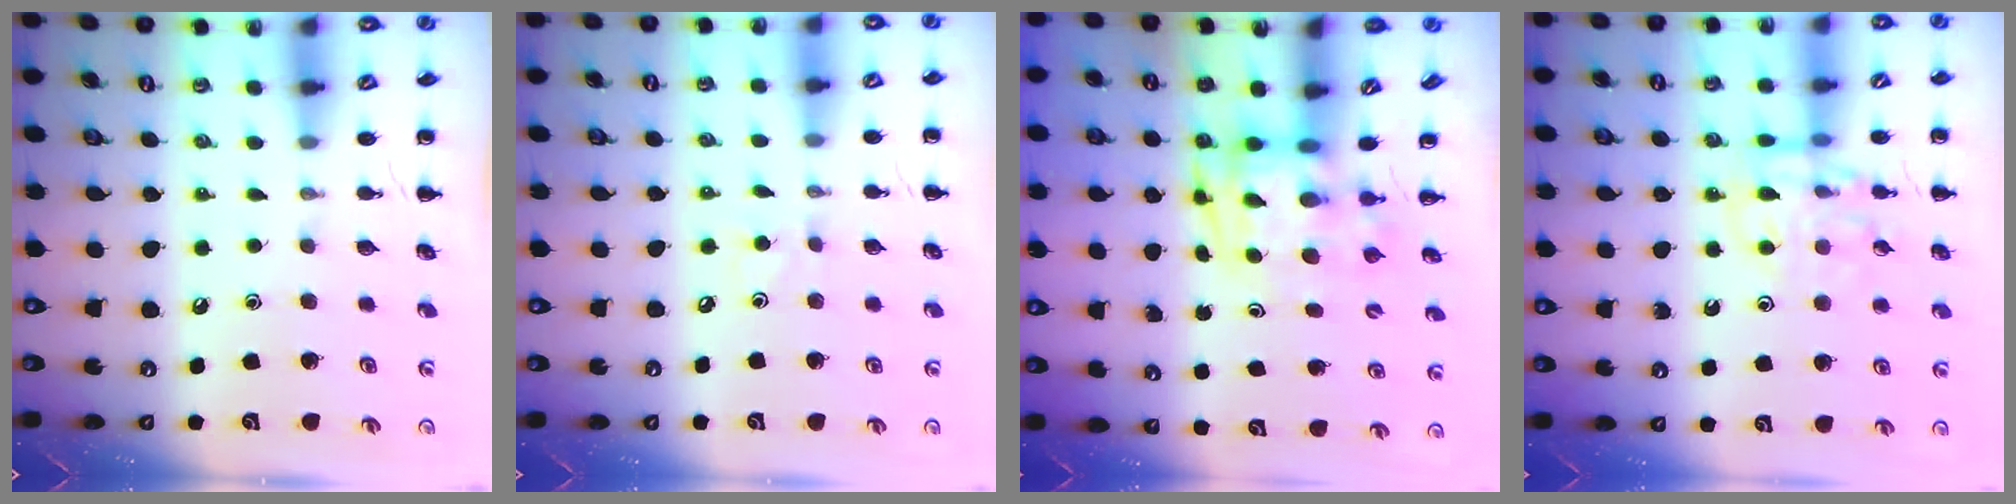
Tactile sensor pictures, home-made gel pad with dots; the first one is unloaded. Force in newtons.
{"total": 2.5, "press": 2.3, "slide": 0.8}
{"total": 3.5, "press": 3.5, "slide": 0.7}
{"total": 12.9, "press": 12.8, "slide": 1.2}